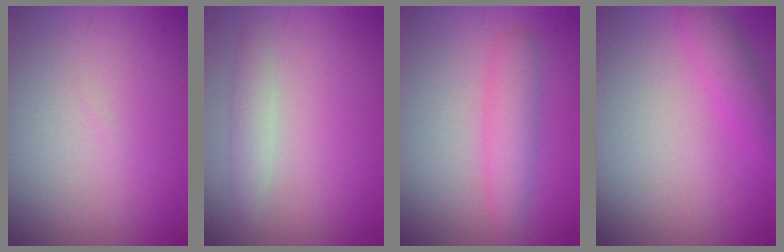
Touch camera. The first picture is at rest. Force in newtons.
{"total": 1.9, "press": 1.9, "slide": 0.0}
{"total": 2.9, "press": 2.9, "slide": 0.1}
{"total": 2.6, "press": 2.6, "slide": 0.2}